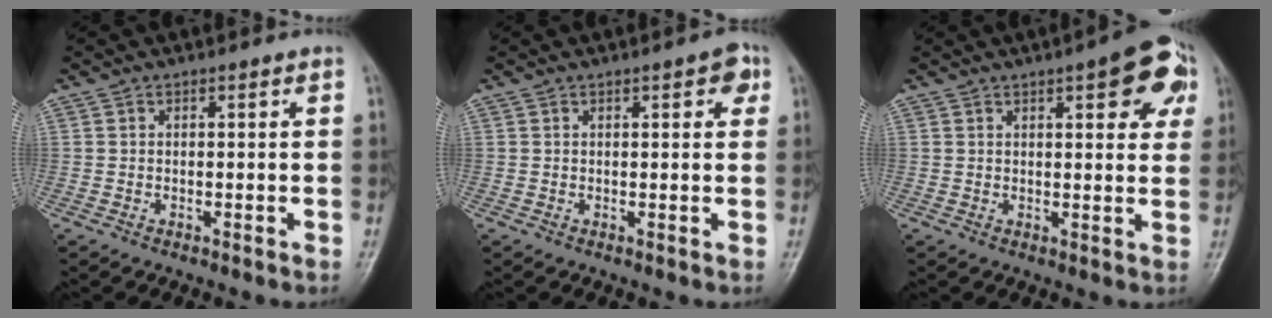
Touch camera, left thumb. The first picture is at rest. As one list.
[{"total": 3.4, "force": [1.4, 1.4, 2.7], "torque": [-0.022, 0.001, 0.011]}, {"total": 10.9, "force": [4.7, 3.9, 9.0], "torque": [-0.074, -0.004, 0.049]}]